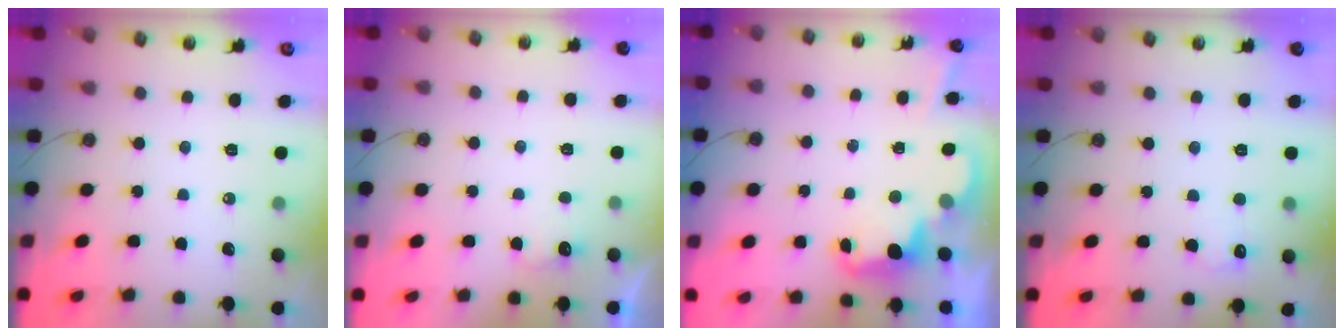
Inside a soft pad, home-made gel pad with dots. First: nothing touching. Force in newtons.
{"total": 5.4, "press": 5.4, "slide": 0.7}
{"total": 2.5, "press": 2.5, "slide": 0.6}
{"total": 4.4, "press": 4.2, "slide": 1.1}